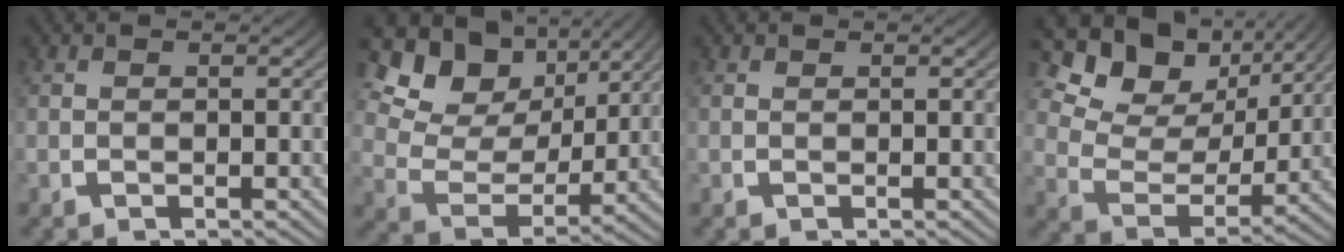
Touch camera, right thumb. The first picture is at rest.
{"total": 9.3, "force": [2.8, 6.4, 6.2], "torque": [-0.126, -0.013, 0.047]}
{"total": 0.0}
{"total": 8.8, "force": [3.4, 5.6, 5.8], "torque": [-0.106, -0.007, 0.053]}